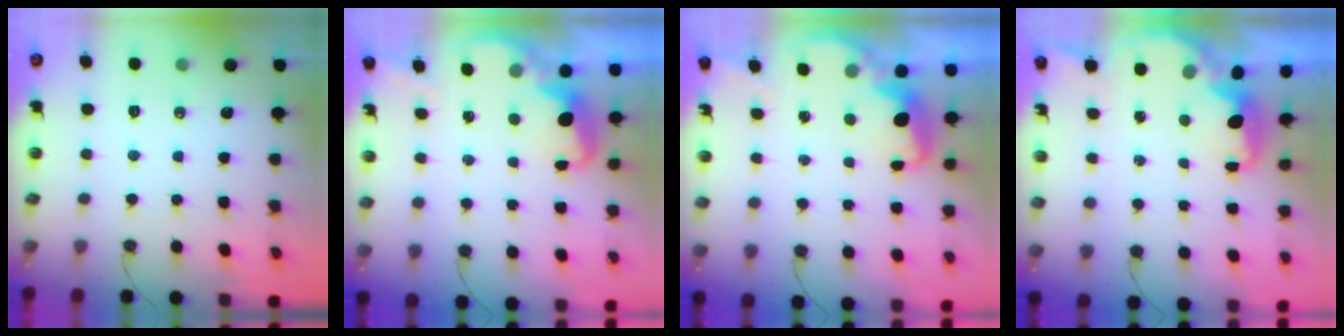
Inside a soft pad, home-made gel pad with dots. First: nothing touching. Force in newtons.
{"total": 2.7, "press": 2.6, "slide": 0.8}
{"total": 2.5, "press": 2.5, "slide": 0.4}
{"total": 2.3, "press": 2.2, "slide": 0.7}